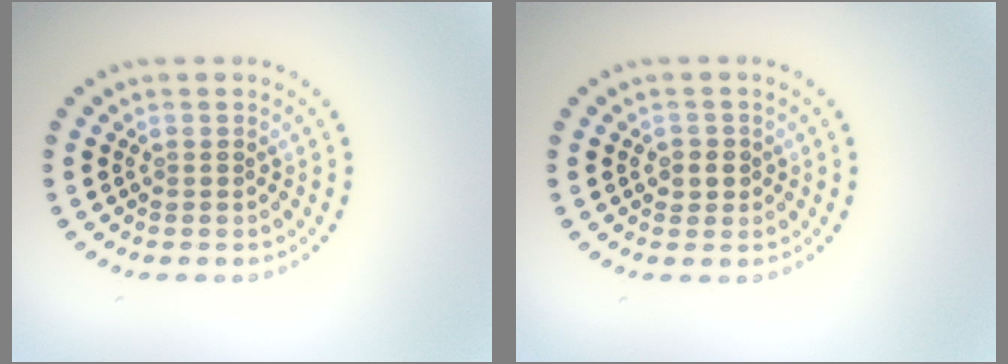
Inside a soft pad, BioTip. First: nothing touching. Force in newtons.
{"total": 1.5, "press": 1.4, "slide": 0.6}